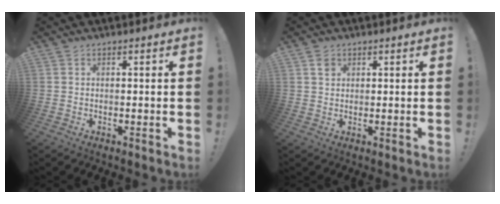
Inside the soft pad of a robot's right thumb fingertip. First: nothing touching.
{"total": 2.1, "force": [1.2, 1.6, 0.7], "torque": [0.008, -0.009, 0.018]}